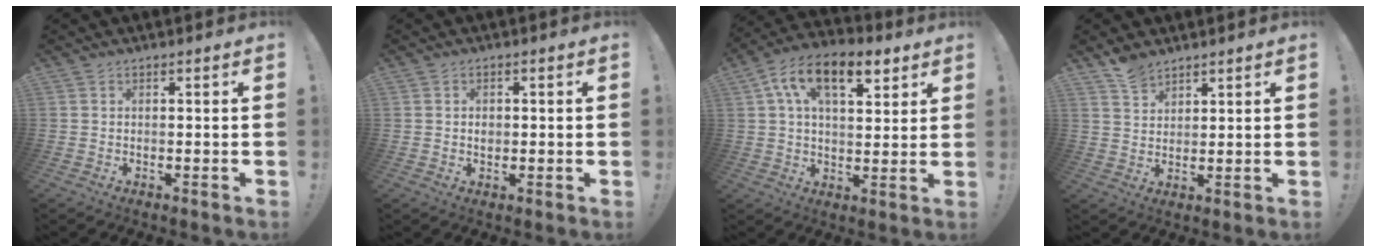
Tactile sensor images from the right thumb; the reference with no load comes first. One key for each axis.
{"total": 1.7, "fx": -0.2, "fy": 1.5, "fz": 0.8, "tx": 0.002, "ty": -0.002, "tz": -0.007}
{"total": 14.4, "fx": 6.6, "fy": 7.2, "fz": 10.6, "tx": -0.164, "ty": -0.017, "tz": 0.112}
{"total": 5.6, "fx": 4.7, "fy": 2.6, "fz": 1.4, "tx": -0.019, "ty": -0.026, "tz": 0.089}